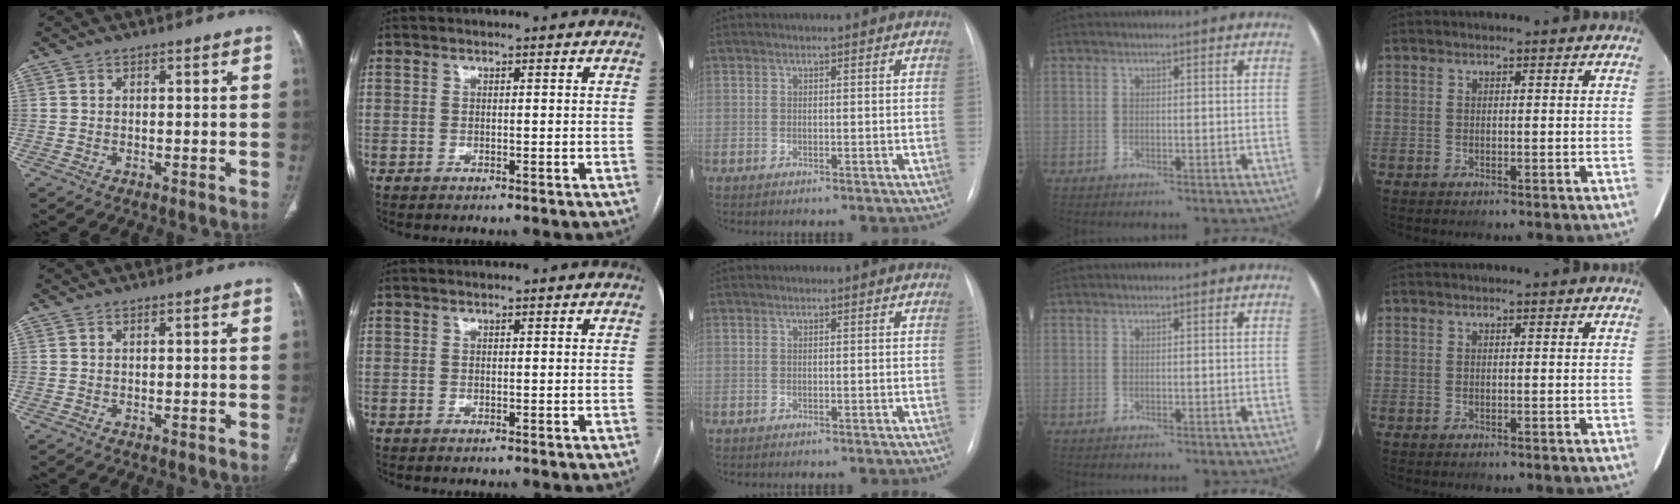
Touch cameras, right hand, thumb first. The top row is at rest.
{}